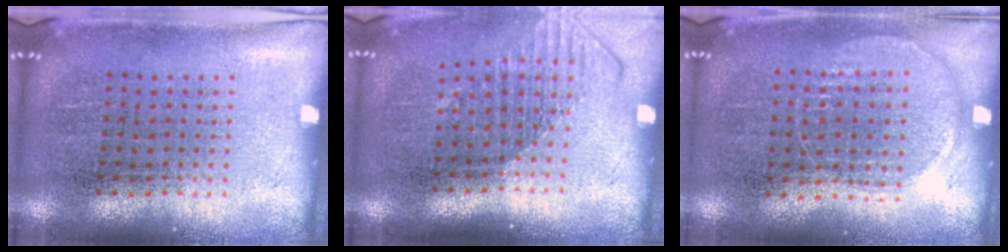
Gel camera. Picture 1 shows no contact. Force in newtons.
{"total": 1.6, "press": 1.2, "slide": 1.0}
{"total": 0.9, "press": 0.8, "slide": 0.4}